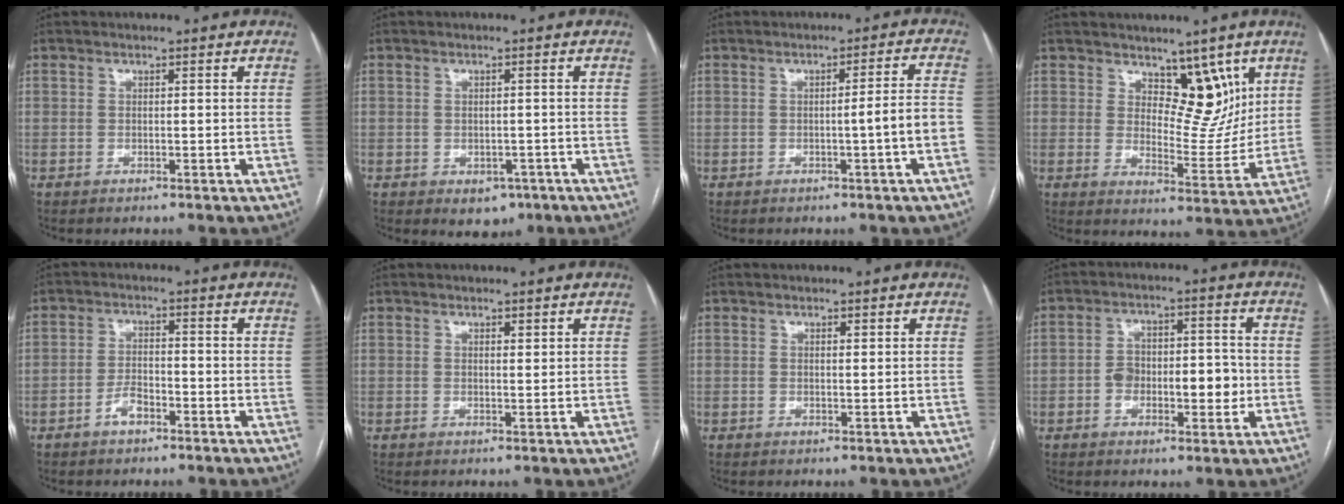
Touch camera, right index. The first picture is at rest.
{"total": 3.6, "force": [-1.7, 2.6, 1.8], "torque": [-0.014, 0.001, -0.011]}
{"total": 4.8, "force": [-1.5, -0.7, 4.5], "torque": [-0.057, 0.010, -0.023]}
{"total": 8.5, "force": [5.1, 4.5, 5.1], "torque": [-0.057, -0.006, 0.087]}
{"total": 3.3, "force": [-2.0, 1.4, 2.1], "torque": [-0.039, 0.007, -0.039]}
{"total": 0.8, "force": [0.6, 0.2, 0.5], "torque": [-0.011, -0.003, 0.010]}
{"total": 0.6, "force": [0.4, 0.1, 0.4], "torque": [-0.009, -0.002, 0.006]}
{"total": 8.5, "force": [-1.5, 4.5, 7.0], "torque": [-0.106, 0.023, -0.019]}